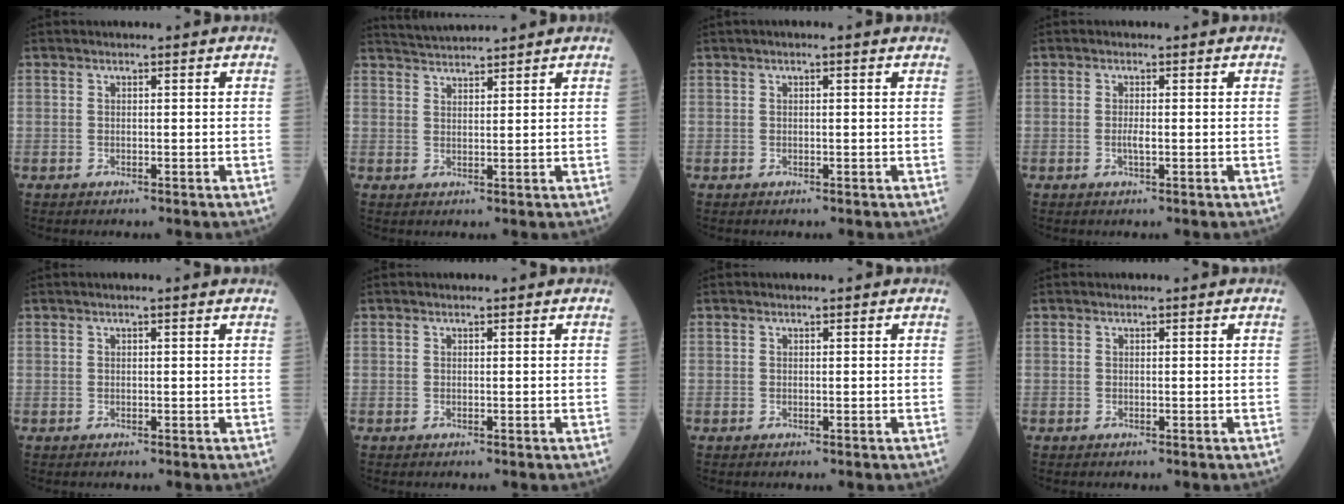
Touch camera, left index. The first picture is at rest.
{"total": 4.0, "force": [3.9, -0.6, 0.5], "torque": [-0.016, 0.022, 0.073]}
{"total": 0.9, "force": [0.2, 0.1, 0.8], "torque": [-0.019, 0.005, -0.003]}
{"total": 1.3, "force": [-0.7, 0.3, 1.1], "torque": [-0.026, -0.007, -0.012]}
{"total": 0.6, "force": [0.3, -0.1, 0.6], "torque": [-0.012, 0.005, 0.002]}
{"total": 0.0}
{"total": 0.0}
{"total": 0.0}